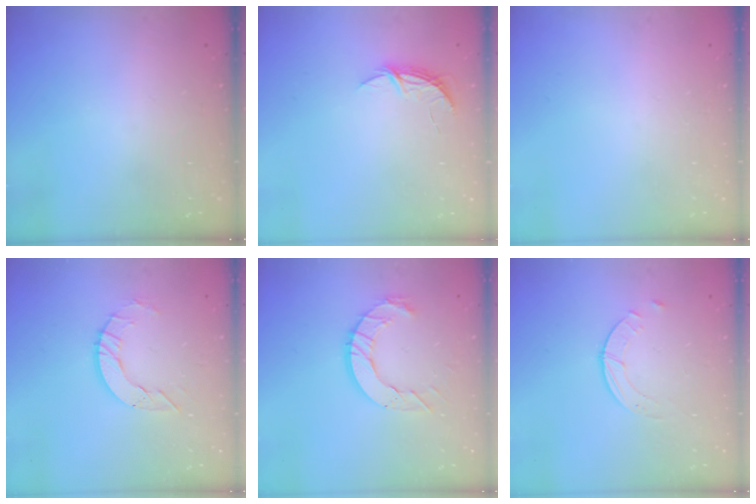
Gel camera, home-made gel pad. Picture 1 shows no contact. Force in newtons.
{"total": 5.0, "press": 5.0, "slide": 0.4}
{"total": 0.0}
{"total": 7.1, "press": 7.0, "slide": 0.7}
{"total": 9.8, "press": 9.7, "slide": 1.1}
{"total": 2.5, "press": 2.5, "slide": 0.3}